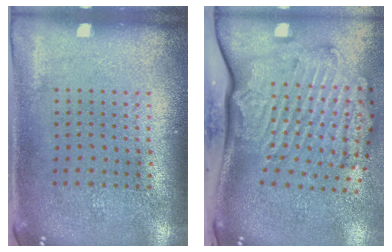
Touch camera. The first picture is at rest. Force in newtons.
{"total": 3.6, "press": 2.5, "slide": 2.7}